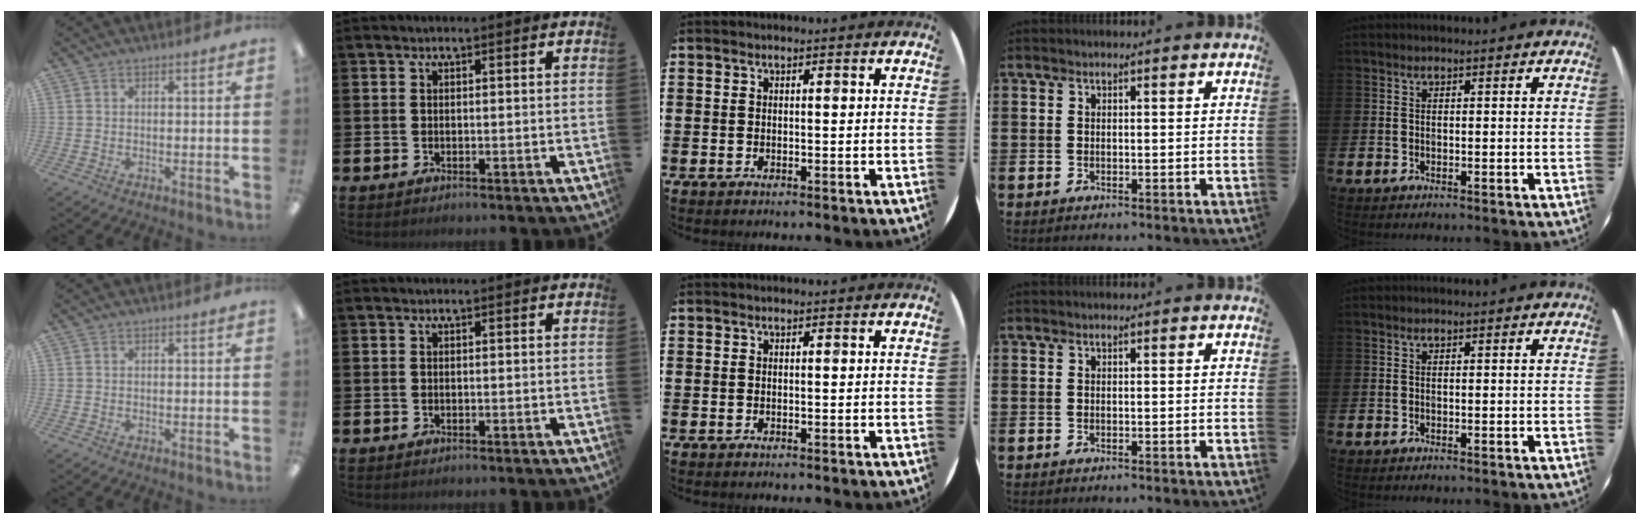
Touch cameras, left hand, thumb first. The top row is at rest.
{}